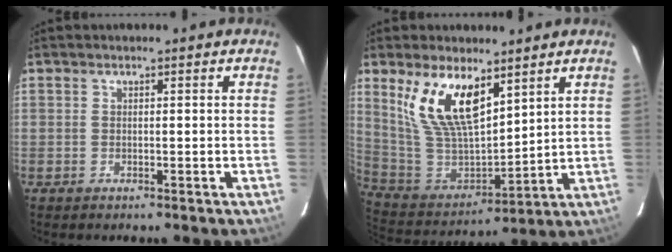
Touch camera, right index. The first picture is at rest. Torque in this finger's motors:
{"motor_torque": [0.82, 0.66, 0.56, 0.15]}